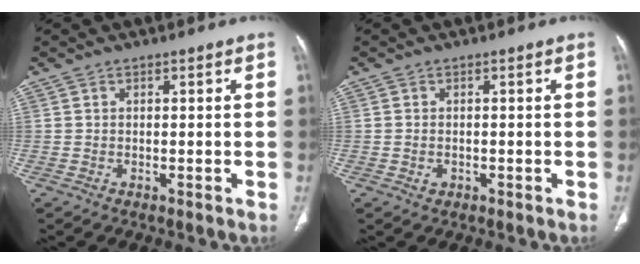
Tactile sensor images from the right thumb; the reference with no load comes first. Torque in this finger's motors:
{"motor_torque": [-0.55, 0.40, 0.00, 0.49, -0.01]}